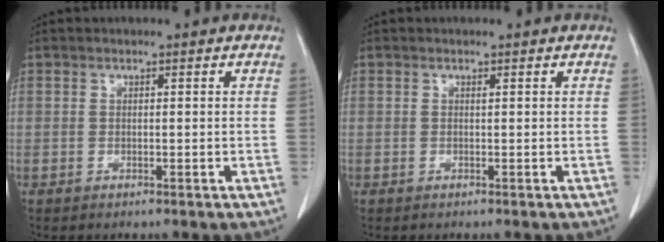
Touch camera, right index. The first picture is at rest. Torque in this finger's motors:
{"motor_torque": [-0.03, 0.03, -0.01, 0.00]}